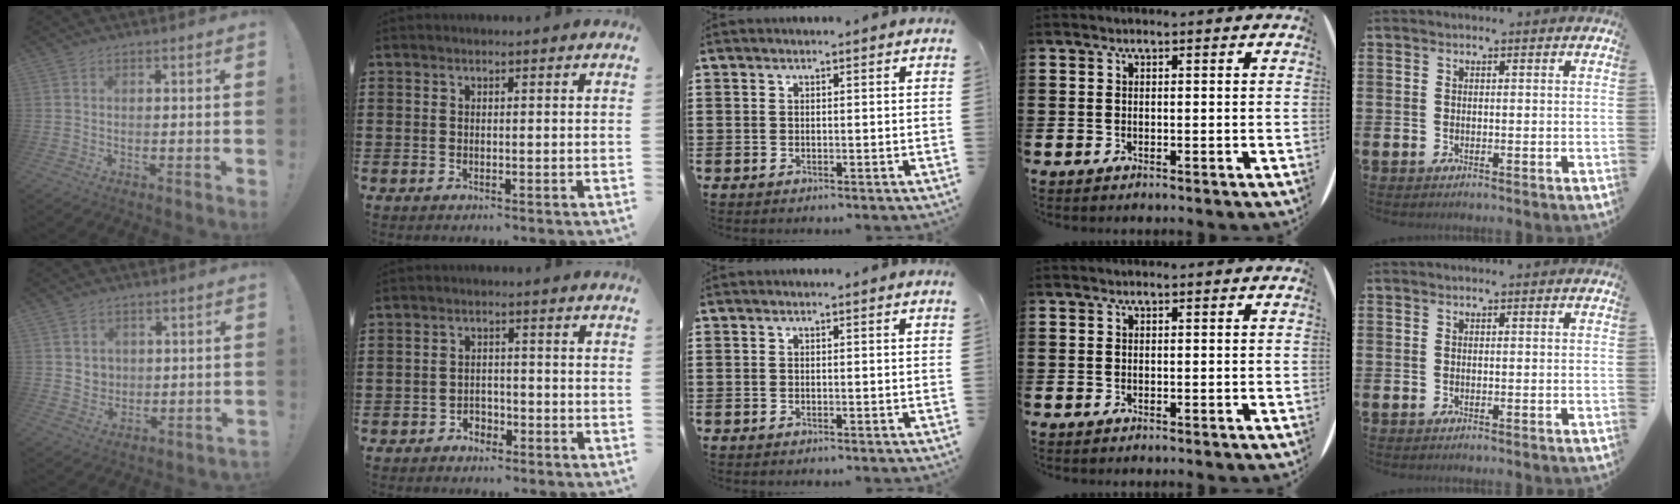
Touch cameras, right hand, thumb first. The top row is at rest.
{"thumb": {"total": 4.8, "force": [1.0, 4.6, 1.2], "torque": [-0.016, -0.001, 0.023]}, "index": {"total": 2.2, "force": [-1.7, 1.3, 0.4], "torque": [-0.015, 0.000, -0.036]}}